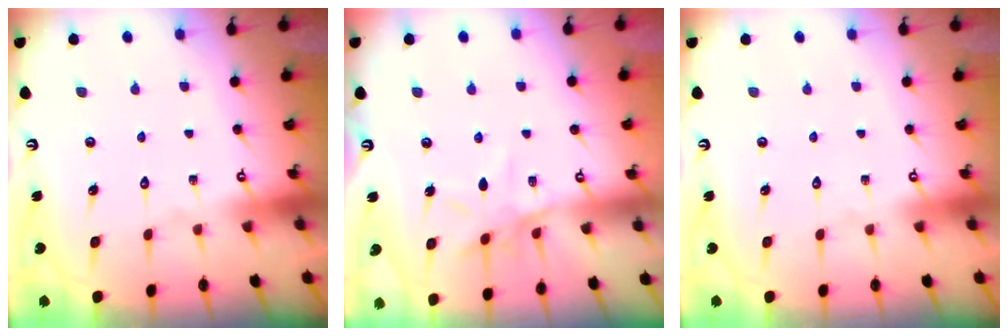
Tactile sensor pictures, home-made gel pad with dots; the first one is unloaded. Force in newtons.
{"total": 8.1, "press": 8.0, "slide": 0.7}
{"total": 0.0}